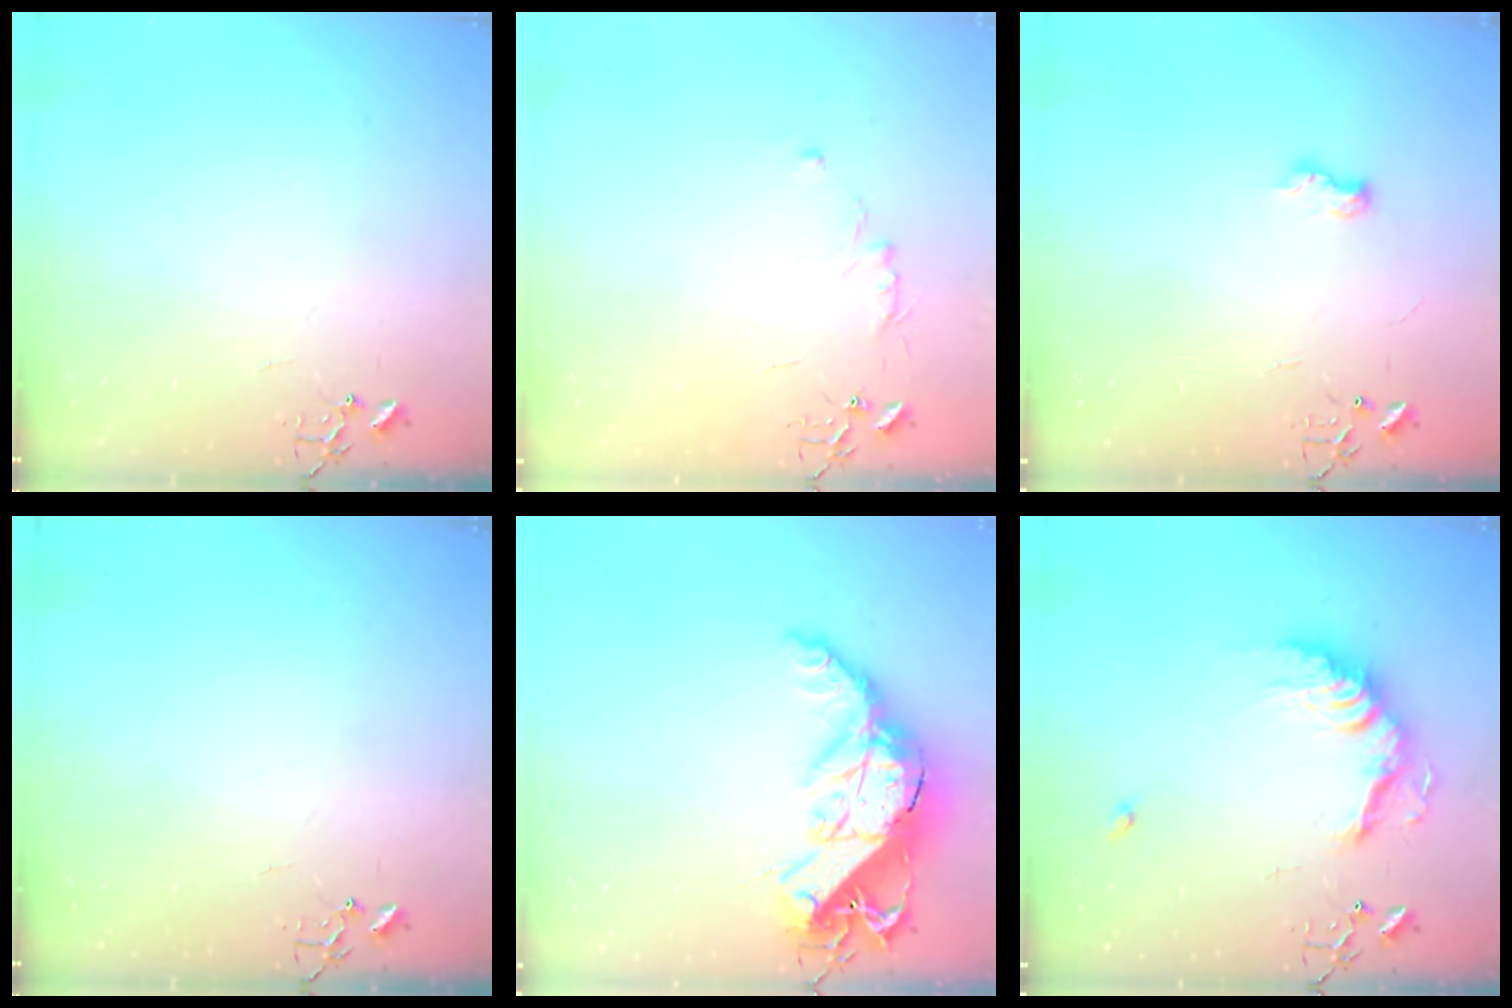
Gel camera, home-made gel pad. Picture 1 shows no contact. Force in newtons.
{"total": 5.5, "press": 5.5, "slide": 0.6}
{"total": 6.4, "press": 6.4, "slide": 0.3}
{"total": 0.0}
{"total": 19.6, "press": 19.6, "slide": 1.2}
{"total": 17.3, "press": 17.2, "slide": 1.5}